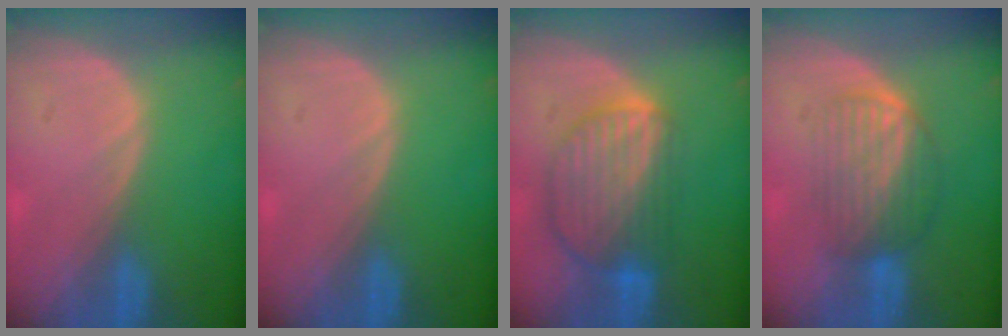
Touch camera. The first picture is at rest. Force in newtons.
{"total": 0.0}
{"total": 9.2, "press": 7.9, "slide": 4.7}
{"total": 6.2, "press": 6.0, "slide": 1.5}